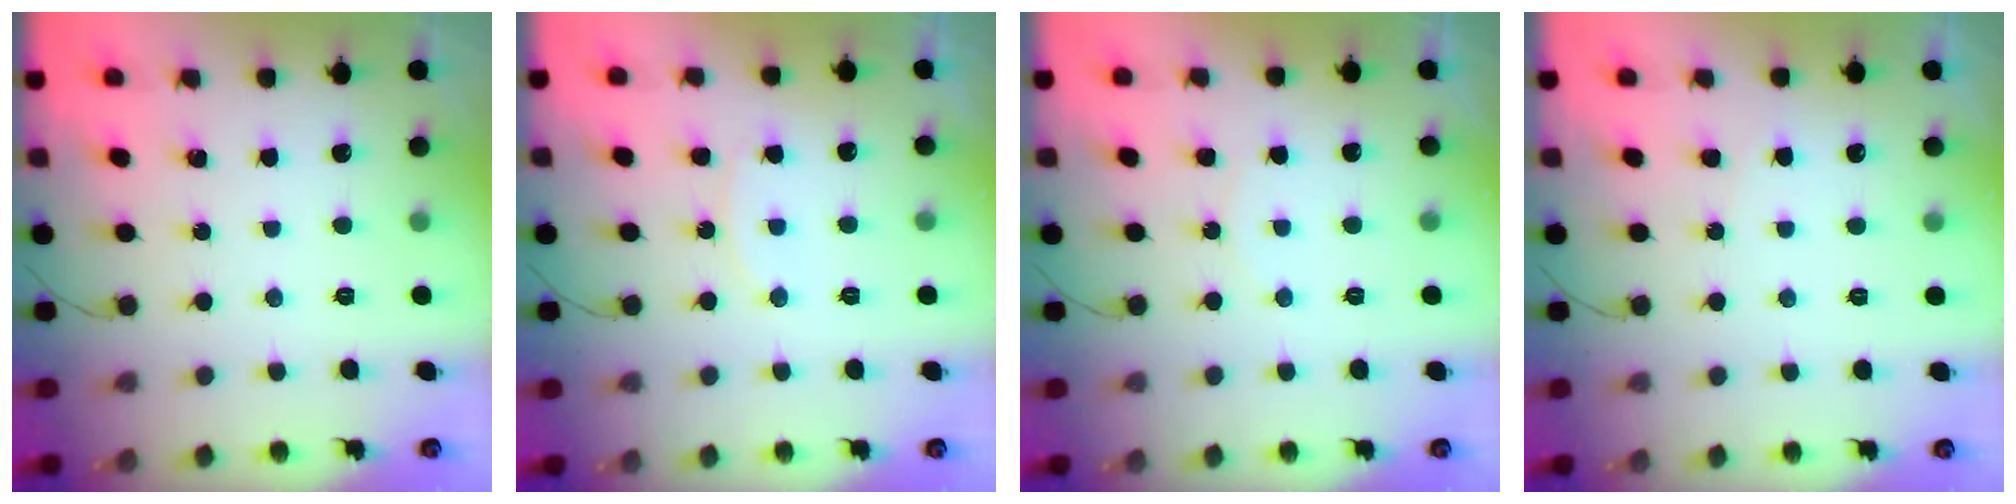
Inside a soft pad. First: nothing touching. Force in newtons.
{"total": 7.7, "press": 7.7, "slide": 0.8}
{"total": 2.8, "press": 2.8, "slide": 0.6}
{"total": 4.2, "press": 4.2, "slide": 0.3}